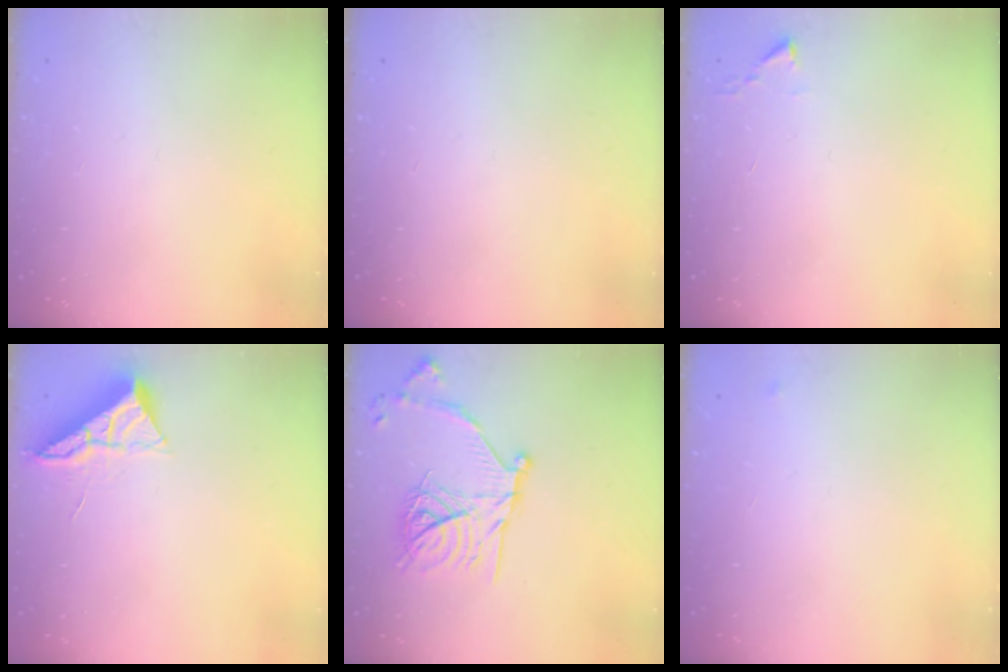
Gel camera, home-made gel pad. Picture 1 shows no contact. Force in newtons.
{"total": 0.0}
{"total": 2.4, "press": 2.4, "slide": 0.3}
{"total": 6.0, "press": 5.9, "slide": 0.6}
{"total": 19.4, "press": 19.3, "slide": 1.5}
{"total": 2.5, "press": 2.4, "slide": 0.4}